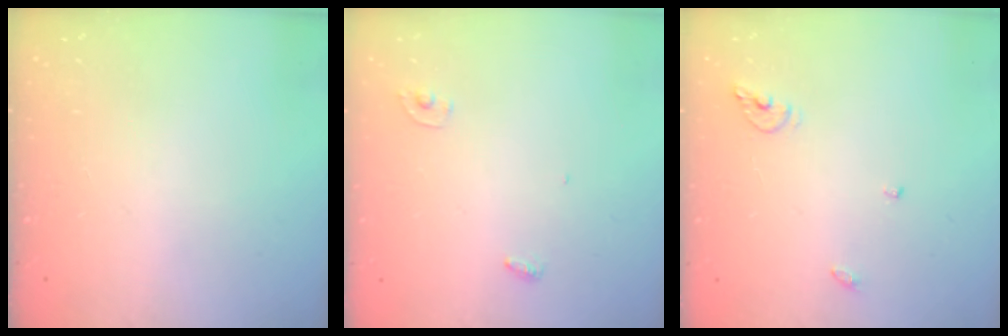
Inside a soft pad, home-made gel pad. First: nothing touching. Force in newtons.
{"total": 3.6, "press": 3.5, "slide": 0.3}
{"total": 5.8, "press": 5.8, "slide": 0.2}